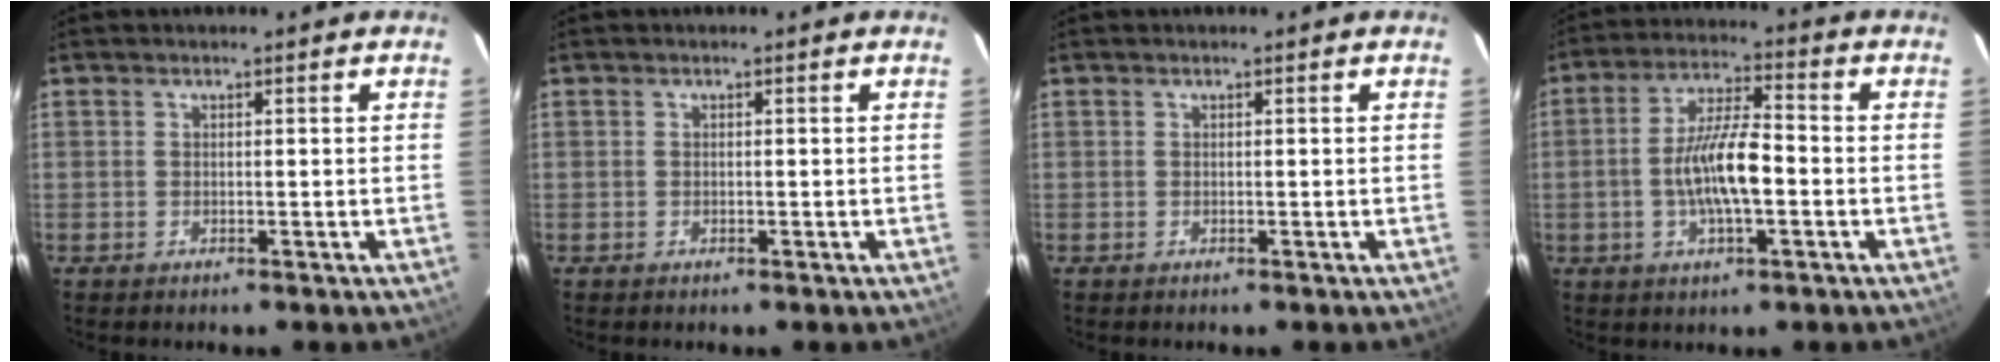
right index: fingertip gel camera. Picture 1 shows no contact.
{"total": 0.0}
{"total": 0.0}
{"total": 11.2, "force": [-2.1, 4.0, 10.2], "torque": [-0.196, 0.010, -0.035]}